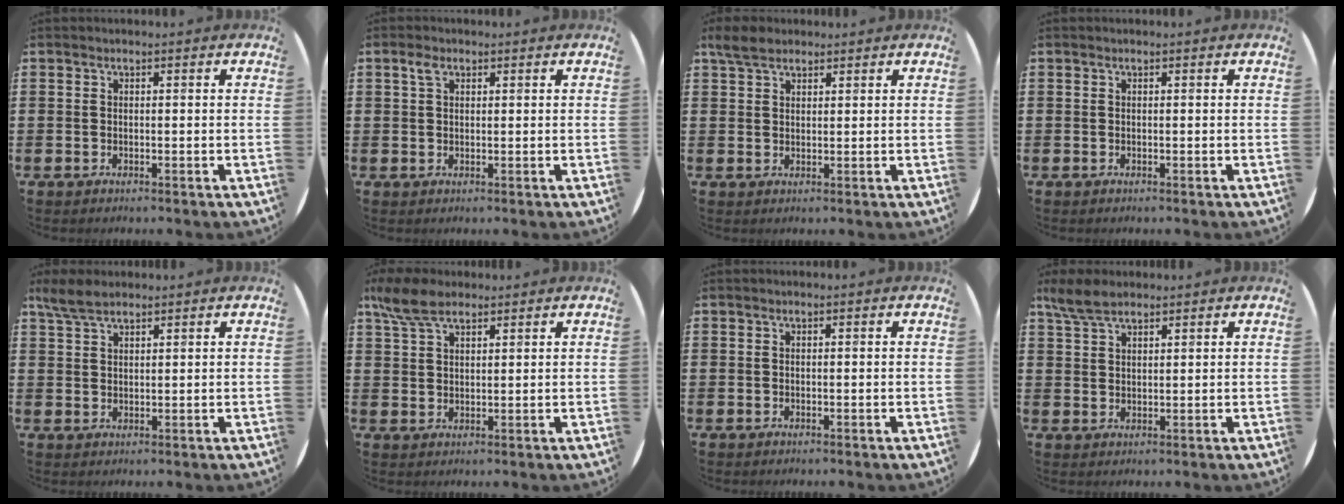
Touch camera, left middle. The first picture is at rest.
{"total": 1.8, "force": [1.0, 1.1, 1.0], "torque": [-0.016, 0.002, 0.017]}
{"total": 3.2, "force": [2.7, 1.3, 1.2], "torque": [-0.021, 0.003, 0.049]}
{"total": 0.0}
{"total": 3.9, "force": [3.2, 1.2, 1.9], "torque": [-0.044, 0.002, 0.060]}
{"total": 5.9, "force": [4.5, 2.4, 3.0], "torque": [-0.069, -0.001, 0.085]}
{"total": 0.0}
{"total": 4.5, "force": [3.7, 1.4, 2.1], "torque": [-0.050, 0.000, 0.069]}